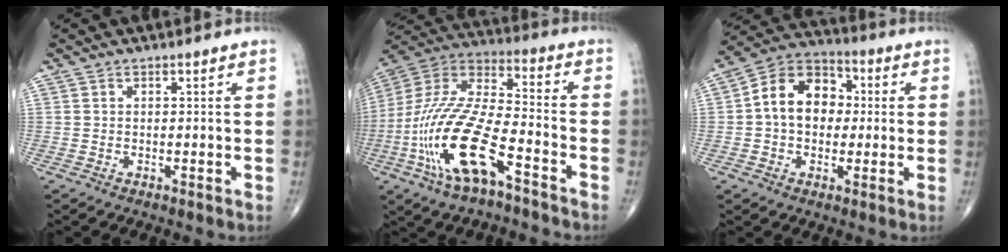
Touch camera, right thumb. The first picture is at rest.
{"total": 21.2, "force": [-9.1, 7.4, 17.7], "torque": [-0.385, 0.041, -0.169]}
{"total": 13.0, "force": [0.8, 9.6, 8.8], "torque": [-0.116, 0.031, 0.001]}